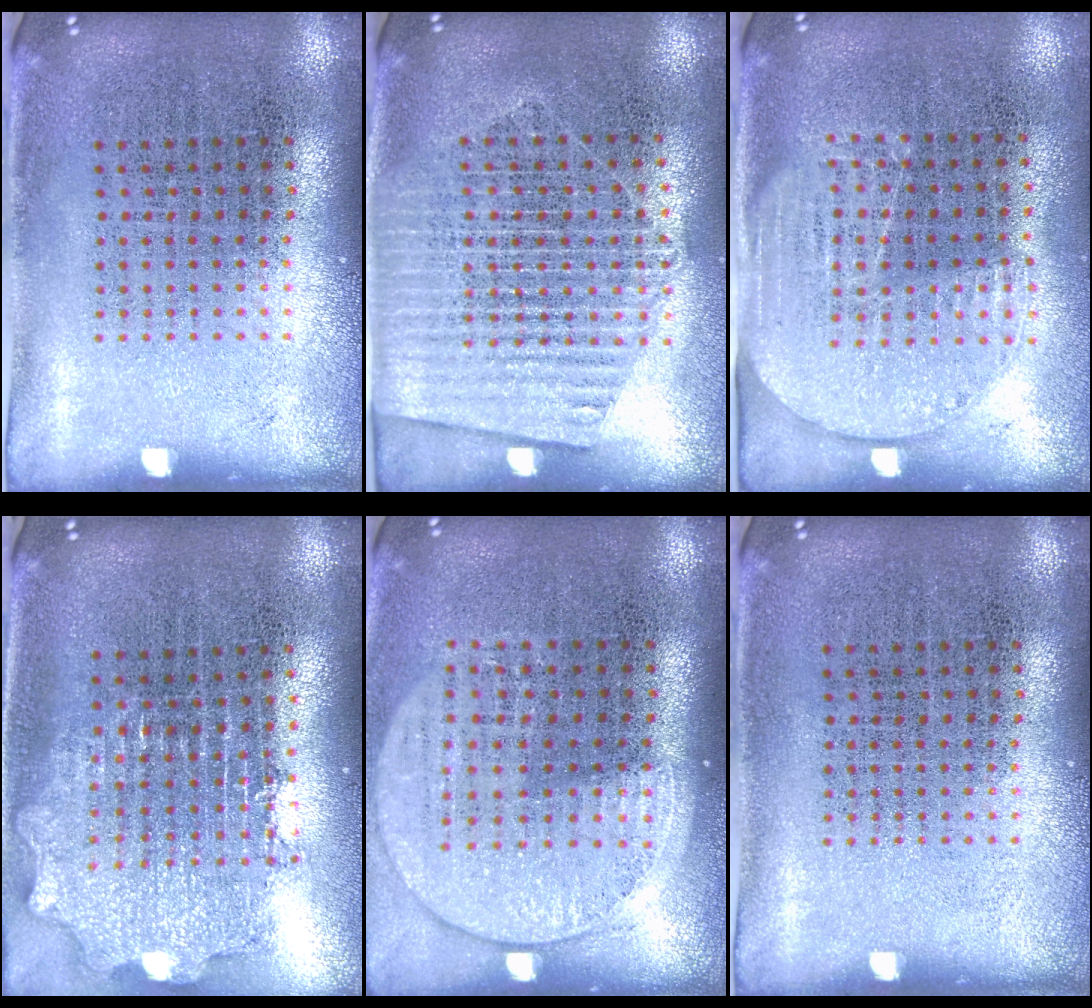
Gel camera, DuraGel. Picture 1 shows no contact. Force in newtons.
{"total": 1.6, "press": 1.5, "slide": 0.7}
{"total": 1.6, "press": 1.4, "slide": 0.7}
{"total": 1.9, "press": 1.5, "slide": 1.2}
{"total": 1.5, "press": 1.4, "slide": 0.5}
{"total": 0.0}